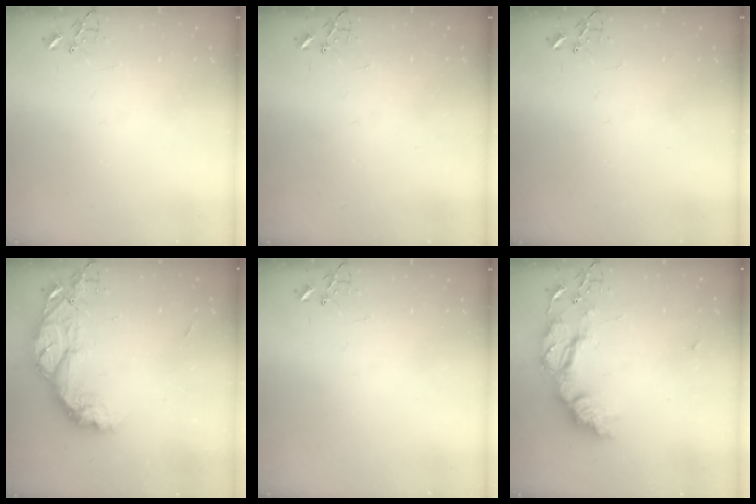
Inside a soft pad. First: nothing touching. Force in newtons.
{"total": 0.0}
{"total": 0.0}
{"total": 15.7, "press": 15.7, "slide": 1.4}
{"total": 0.0}
{"total": 20.7, "press": 20.6, "slide": 1.8}